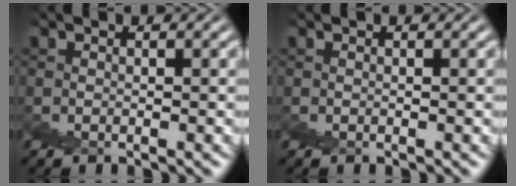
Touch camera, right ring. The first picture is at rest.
{"total": 0.0}